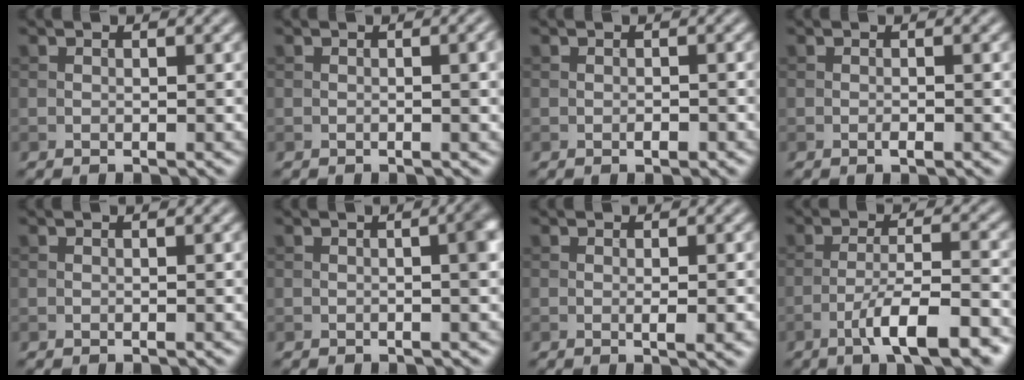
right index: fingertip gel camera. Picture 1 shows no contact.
{"total": 2.6, "force": [0.0, 0.7, 2.5], "torque": [-0.027, 0.002, -0.001]}
{"total": 0.8, "force": [-0.3, 0.4, 0.6], "torque": [-0.010, 0.000, -0.004]}
{"total": 0.6, "force": [-0.2, 0.1, 0.6], "torque": [-0.012, -0.001, -0.004]}
{"total": 0.0}
{"total": 3.5, "force": [0.2, 1.1, 3.3], "torque": [-0.028, 0.012, -0.001]}
{"total": 2.0, "force": [-0.2, 0.4, 1.9], "torque": [-0.026, -0.003, -0.003]}
{"total": 7.8, "force": [-4.5, 1.6, 6.2], "torque": [-0.099, 0.005, -0.075]}